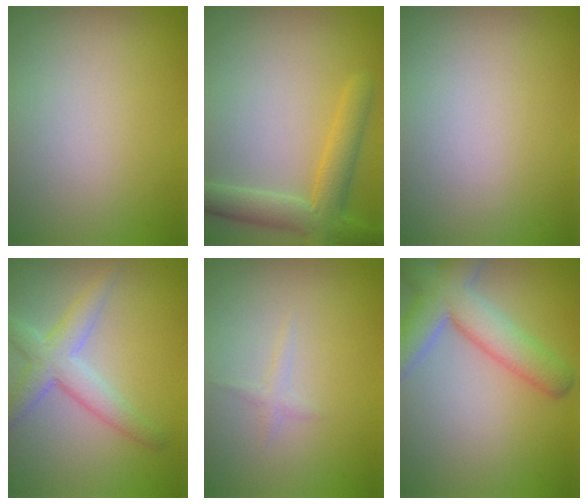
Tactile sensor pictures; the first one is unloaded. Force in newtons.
{"total": 4.6, "press": 4.6, "slide": 0.2}
{"total": 0.0}
{"total": 3.9, "press": 3.9, "slide": 0.3}
{"total": 0.8, "press": 0.8, "slide": 0.1}
{"total": 6.8, "press": 6.8, "slide": 0.5}